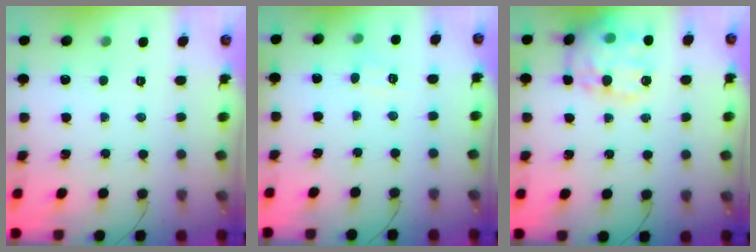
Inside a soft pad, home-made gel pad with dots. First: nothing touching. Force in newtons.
{"total": 5.4, "press": 5.2, "slide": 1.3}
{"total": 18.0, "press": 17.9, "slide": 1.7}